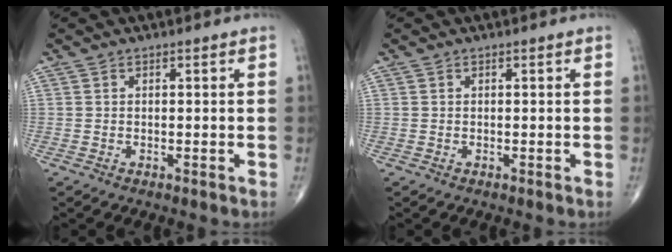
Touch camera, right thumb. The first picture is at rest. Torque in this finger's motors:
{"motor_torque": [0.00, 0.00, -0.06, -0.06, 0.02]}